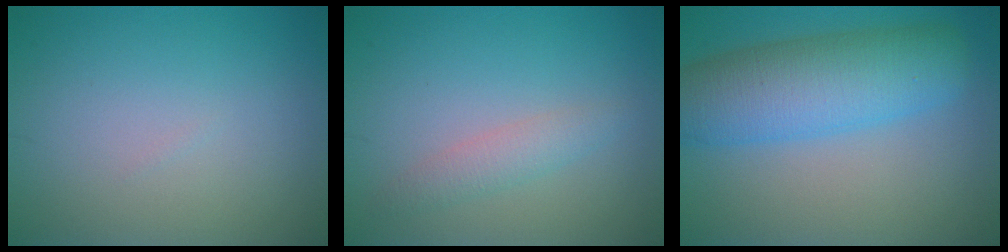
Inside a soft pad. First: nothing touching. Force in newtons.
{"total": 1.8, "press": 1.8, "slide": 0.0}
{"total": 8.1, "press": 8.1, "slide": 0.4}